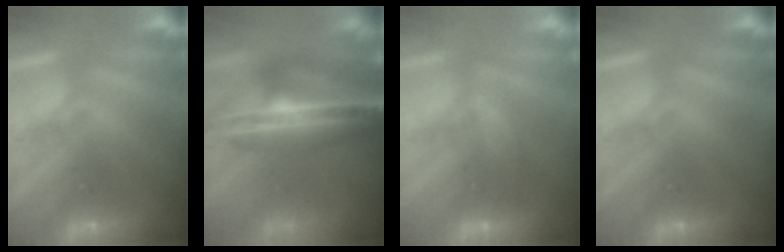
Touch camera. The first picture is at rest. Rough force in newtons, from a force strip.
{"total": 5.8}
{"total": 1.7}
{"total": 0.0}